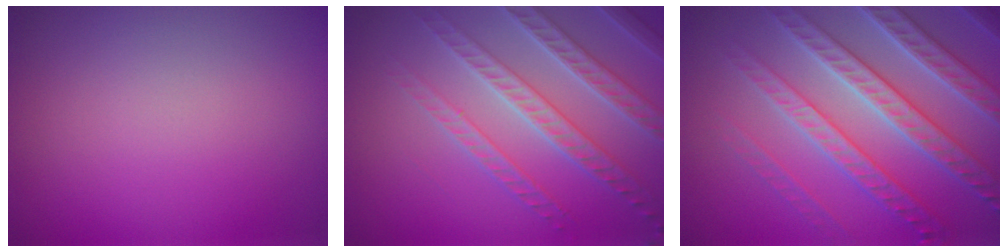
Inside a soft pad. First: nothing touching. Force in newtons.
{"total": 4.4, "press": 4.2, "slide": 1.5}
{"total": 7.0, "press": 6.8, "slide": 1.7}